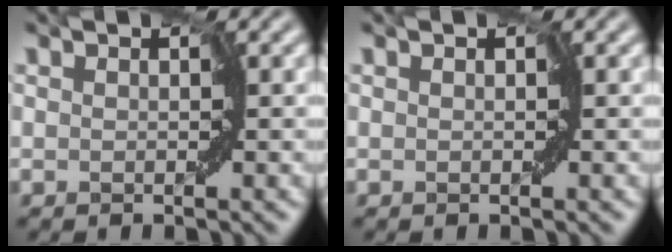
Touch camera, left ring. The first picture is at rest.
{"total": 0.0}